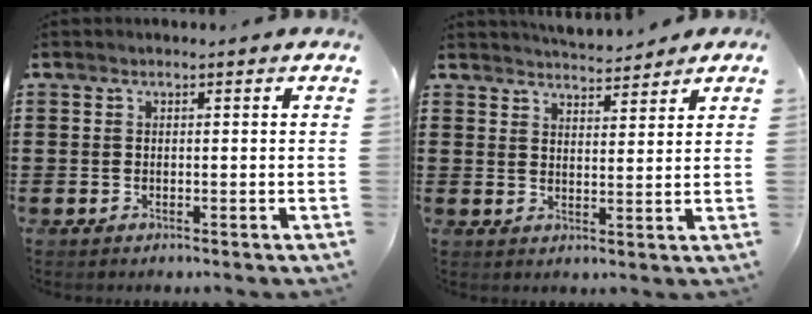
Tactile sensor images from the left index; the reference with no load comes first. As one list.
[{"total": 3.9, "force": [3.9, 0.5, 0.5], "torque": [-0.018, -0.012, 0.072]}]